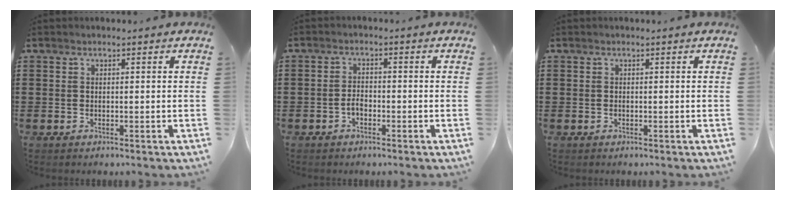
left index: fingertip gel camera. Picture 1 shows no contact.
{"total": 2.1, "force": [-0.9, 1.1, 1.5], "torque": [-0.039, 0.001, -0.020]}
{"total": 0.0}